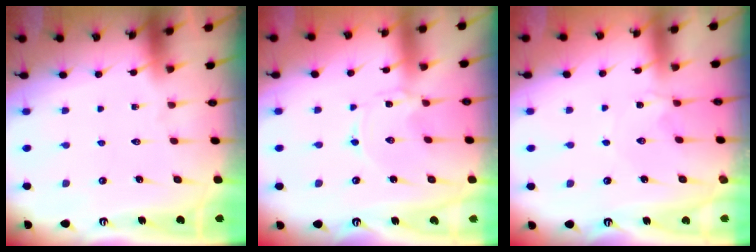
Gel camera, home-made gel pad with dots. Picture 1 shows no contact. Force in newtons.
{"total": 0.0}
{"total": 1.4, "press": 1.3, "slide": 0.4}